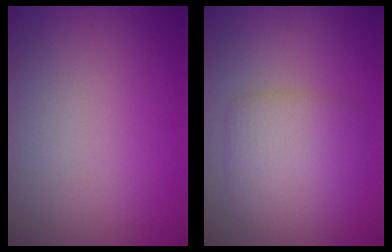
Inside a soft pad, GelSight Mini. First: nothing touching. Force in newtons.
{"total": 4.2, "press": 4.2, "slide": 0.3}